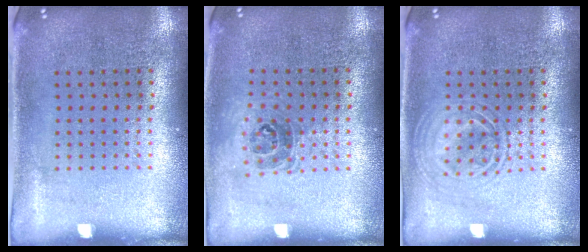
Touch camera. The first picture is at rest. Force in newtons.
{"total": 1.0, "press": 0.9, "slide": 0.5}
{"total": 2.3, "press": 2.3, "slide": 0.3}